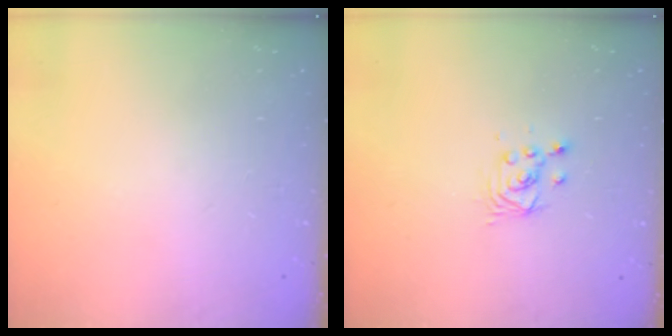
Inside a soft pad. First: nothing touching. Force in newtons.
{"total": 2.5, "press": 2.5, "slide": 0.1}